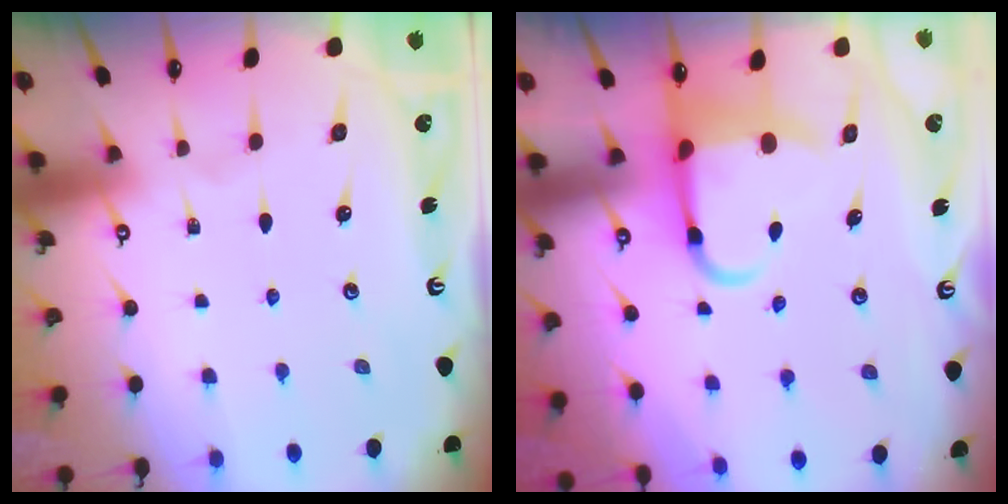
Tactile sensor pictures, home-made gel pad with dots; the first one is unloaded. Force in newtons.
{"total": 6.3, "press": 6.2, "slide": 1.1}